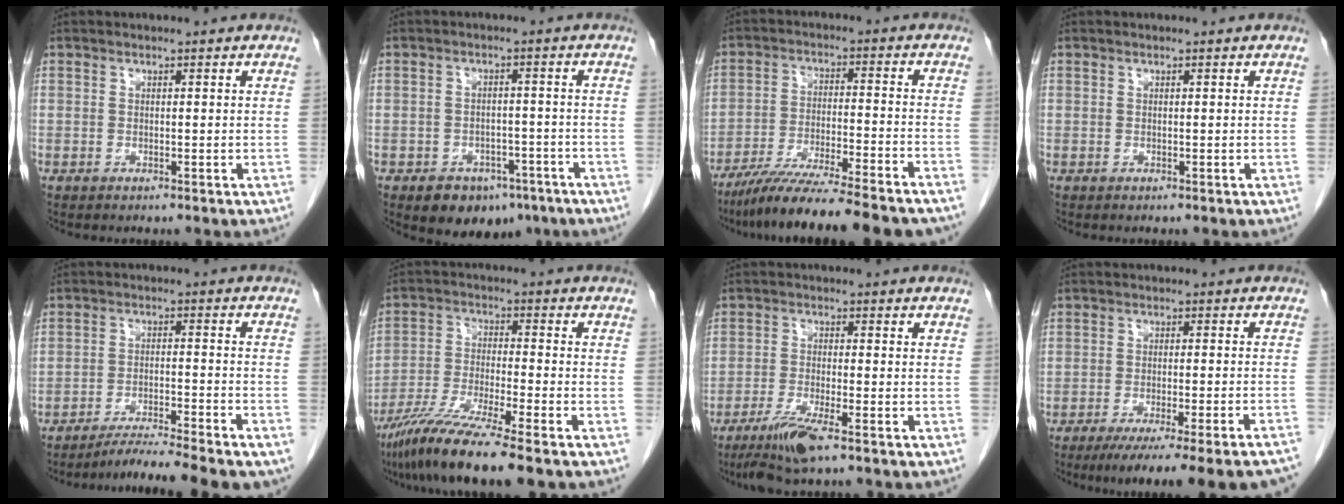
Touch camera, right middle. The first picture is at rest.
{"total": 8.3, "force": [-5.4, 5.2, 3.4], "torque": [-0.038, 0.010, -0.069]}
{"total": 18.1, "force": [-15.6, 0.4, 9.3], "torque": [-0.139, -0.031, -0.245]}
{"total": 0.0}
{"total": 10.4, "force": [-9.1, -1.0, 5.0], "torque": [-0.063, -0.018, -0.145]}
{"total": 11.1, "force": [-8.4, -0.9, 7.1], "torque": [-0.133, -0.038, -0.153]}
{"total": 6.5, "force": [-4.4, 0.2, 4.8], "torque": [-0.096, -0.019, -0.083]}
{"total": 18.6, "force": [-16.0, -0.1, 9.5], "torque": [-0.077, -0.031, -0.211]}